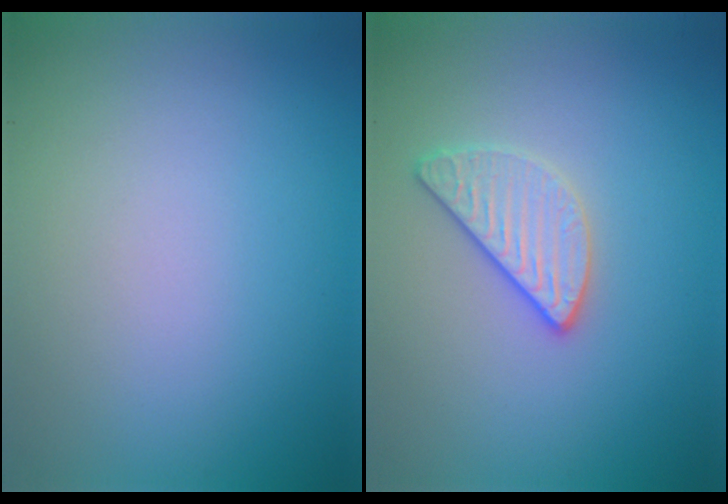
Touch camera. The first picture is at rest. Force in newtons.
{"total": 2.5, "press": 2.4, "slide": 0.8}